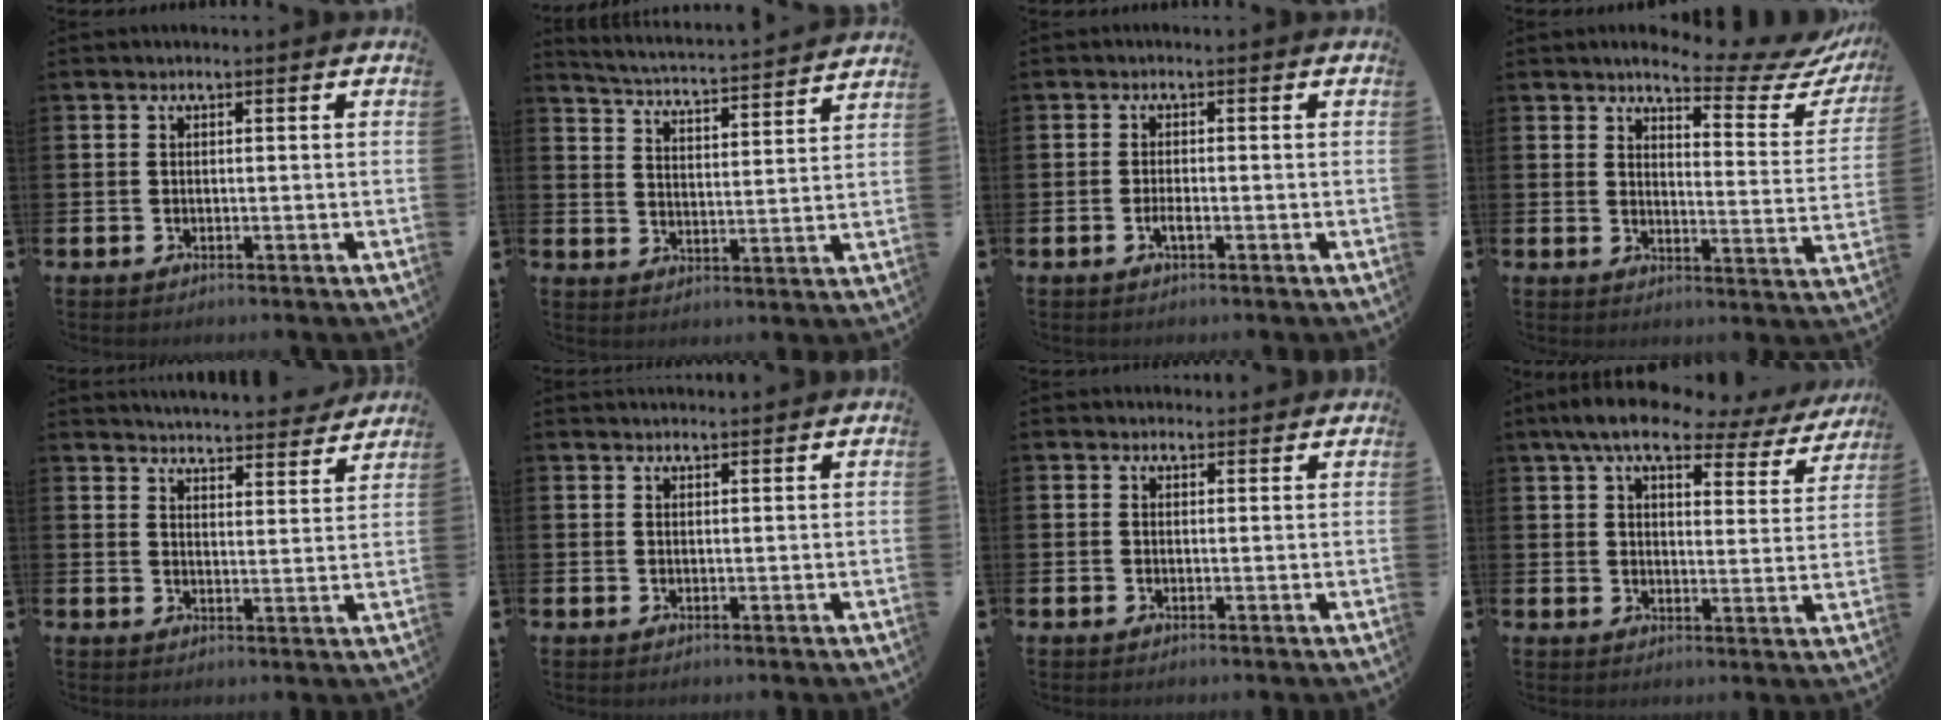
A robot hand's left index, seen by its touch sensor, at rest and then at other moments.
{"total": 4.3, "force": [4.3, -0.2, 0.6], "torque": [-0.033, -0.042, 0.069]}
{"total": 1.3, "force": [-0.6, 0.3, 1.1], "torque": [-0.029, 0.001, -0.010]}
{"total": 5.4, "force": [4.8, 1.2, 2.2], "torque": [-0.040, -0.046, 0.071]}
{"total": 4.9, "force": [4.9, 0.4, 0.0], "torque": [-0.016, -0.043, 0.085]}
{"total": 1.8, "force": [1.8, 0.2, 0.1], "torque": [0.006, -0.011, 0.030]}
{"total": 1.3, "force": [1.2, 0.6, 0.0], "torque": [0.017, -0.003, 0.018]}
{"total": 7.7, "force": [6.2, 2.5, 3.9], "torque": [-0.078, -0.029, 0.103]}